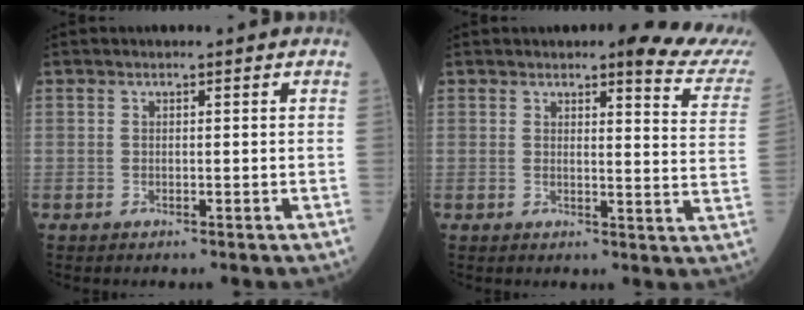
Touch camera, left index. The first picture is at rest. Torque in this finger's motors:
{"motor_torque": [1.07, -1.06, 0.11, 0.05]}